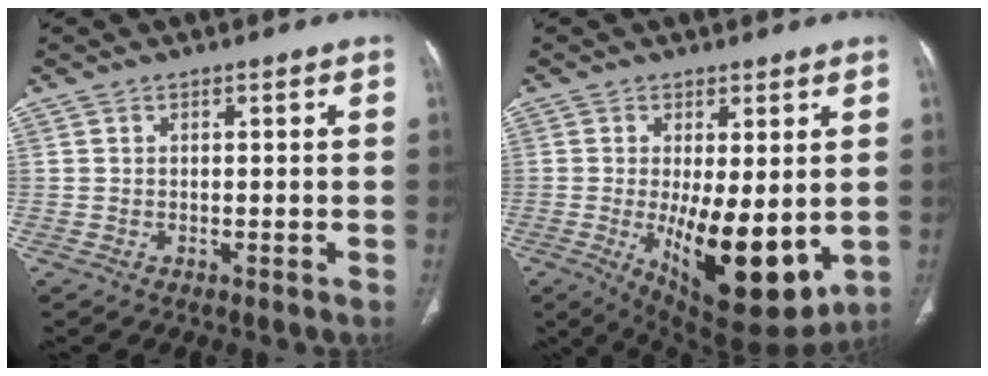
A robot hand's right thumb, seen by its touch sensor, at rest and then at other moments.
{"total": 15.2, "force": [-2.2, 5.9, 13.9], "torque": [-0.205, -0.034, -0.013]}